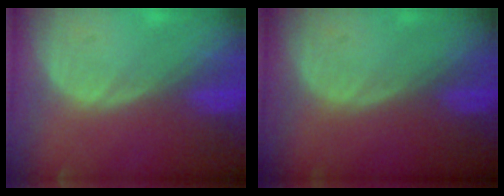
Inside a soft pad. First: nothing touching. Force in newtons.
{"total": 0.0}